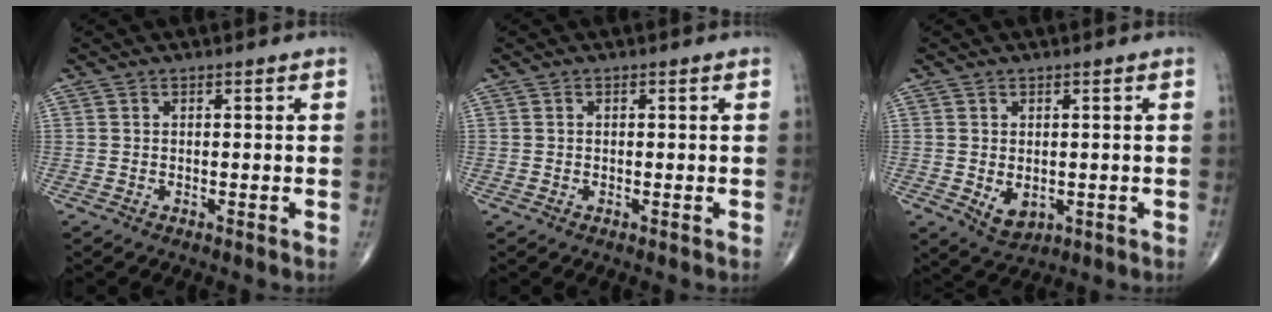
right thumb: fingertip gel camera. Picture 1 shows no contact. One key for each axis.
{"total": 0.0}
{"total": 4.4, "fx": -0.6, "fy": 3.1, "fz": 3.1, "tx": -0.038, "ty": -0.009, "tz": 0.005}